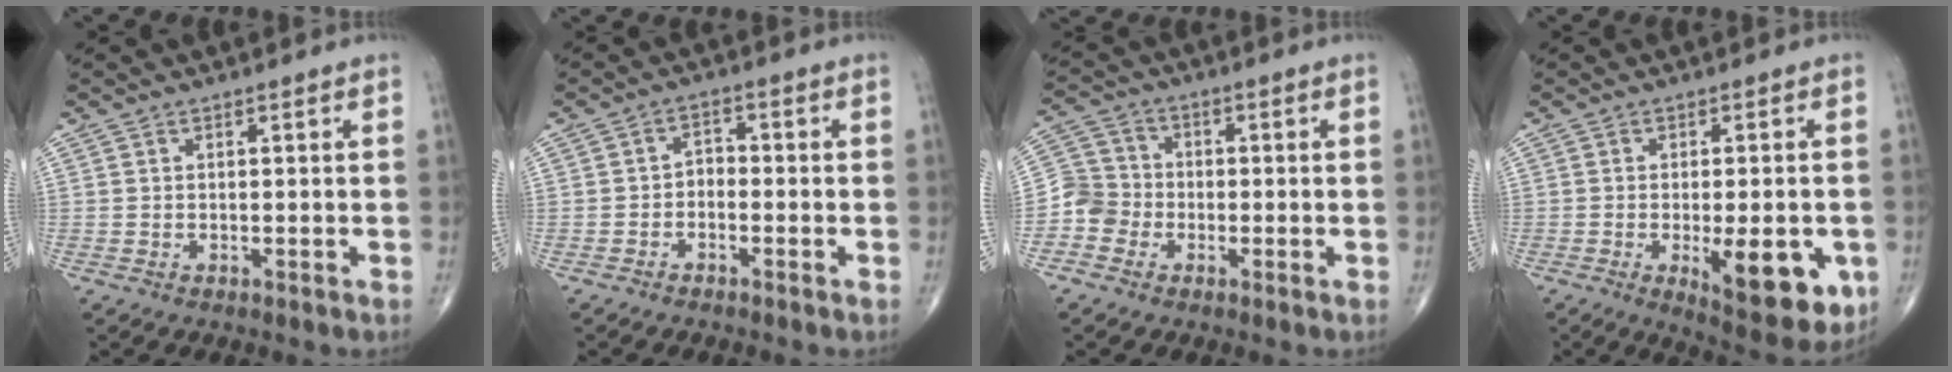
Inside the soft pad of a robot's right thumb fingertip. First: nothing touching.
{"total": 2.5, "force": [-1.3, 1.6, 1.4], "torque": [-0.012, 0.022, -0.029]}
{"total": 6.0, "force": [-2.5, 5.4, 0.9], "torque": [0.003, 0.020, -0.061]}
{"total": 14.3, "force": [-4.1, 5.2, 12.7], "torque": [-0.145, -0.015, -0.041]}